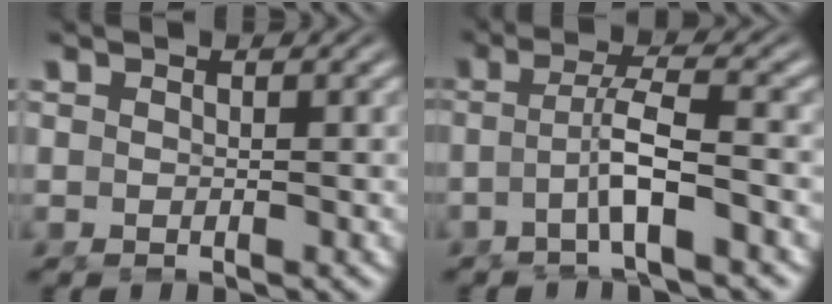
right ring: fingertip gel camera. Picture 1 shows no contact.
{"total": 3.3, "force": [-1.1, -0.1, 3.1], "torque": [-0.060, -0.008, -0.013]}